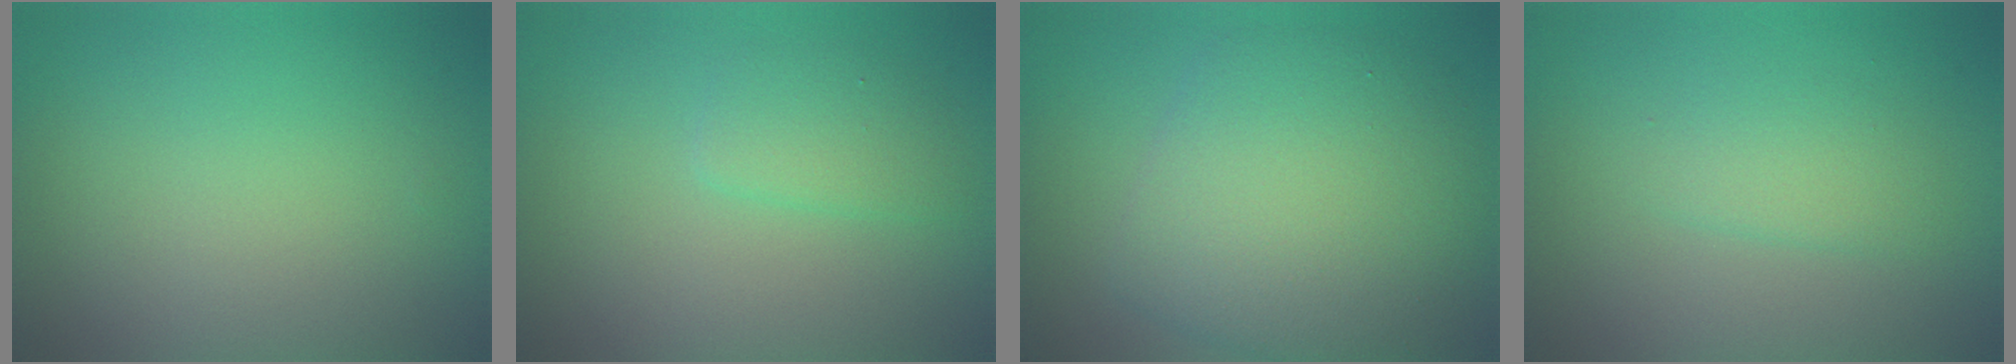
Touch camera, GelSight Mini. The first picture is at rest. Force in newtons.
{"total": 1.9, "press": 1.9, "slide": 0.1}
{"total": 8.1, "press": 8.1, "slide": 0.4}
{"total": 1.8, "press": 1.8, "slide": 0.1}